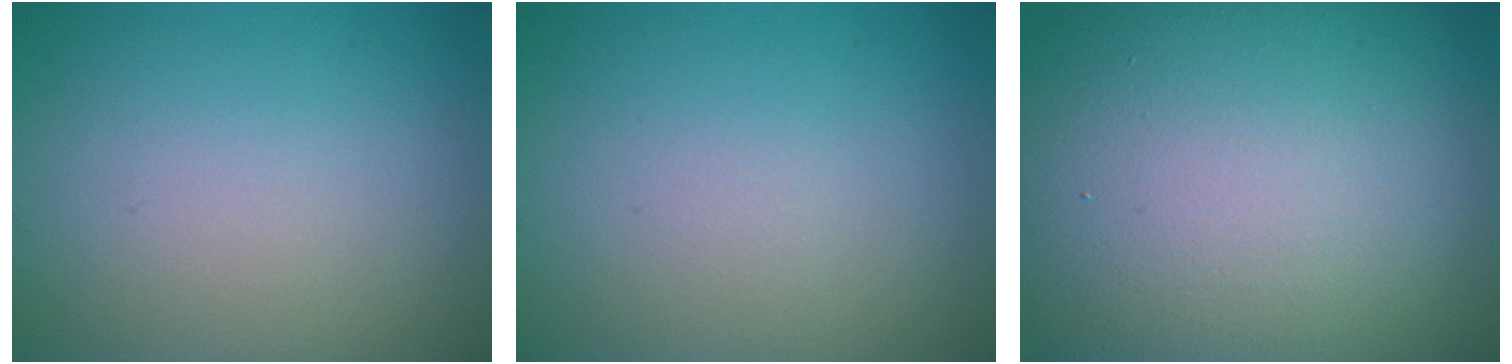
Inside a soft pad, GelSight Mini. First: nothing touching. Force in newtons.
{"total": 0.0}
{"total": 19.6, "press": 19.5, "slide": 1.3}